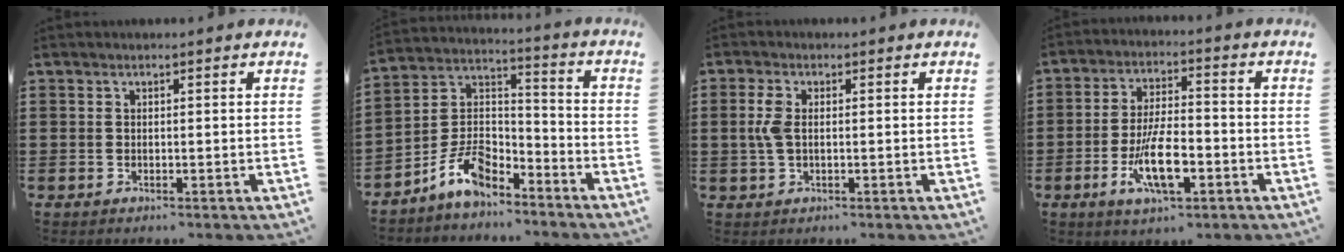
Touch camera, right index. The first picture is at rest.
{"total": 8.4, "force": [-6.4, 3.8, 4.0], "torque": [-0.097, 0.003, -0.130]}
{"total": 3.6, "force": [0.2, 1.8, 3.1], "torque": [-0.086, -0.002, -0.006]}
{"total": 9.6, "force": [-3.3, 3.6, 8.2], "torque": [-0.170, -0.010, -0.059]}